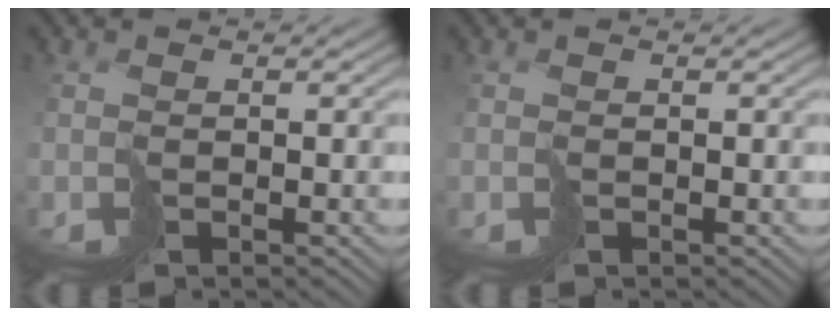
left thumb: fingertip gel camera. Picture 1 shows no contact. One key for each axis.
{"total": 0.0}